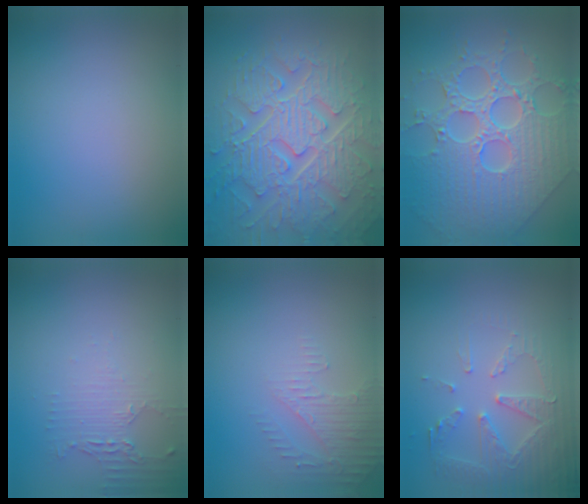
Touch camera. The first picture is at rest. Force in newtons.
{"total": 9.4, "press": 6.9, "slide": 6.4}
{"total": 9.4, "press": 6.9, "slide": 6.4}
{"total": 2.3, "press": 1.6, "slide": 1.6}
{"total": 2.6, "press": 2.5, "slide": 0.7}
{"total": 4.1, "press": 3.7, "slide": 1.7}